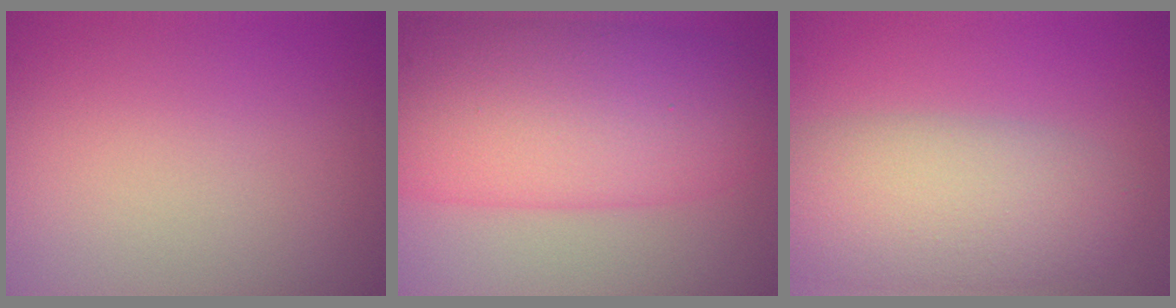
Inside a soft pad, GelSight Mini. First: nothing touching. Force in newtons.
{"total": 11.4, "press": 11.3, "slide": 0.2}
{"total": 7.0, "press": 7.0, "slide": 0.3}